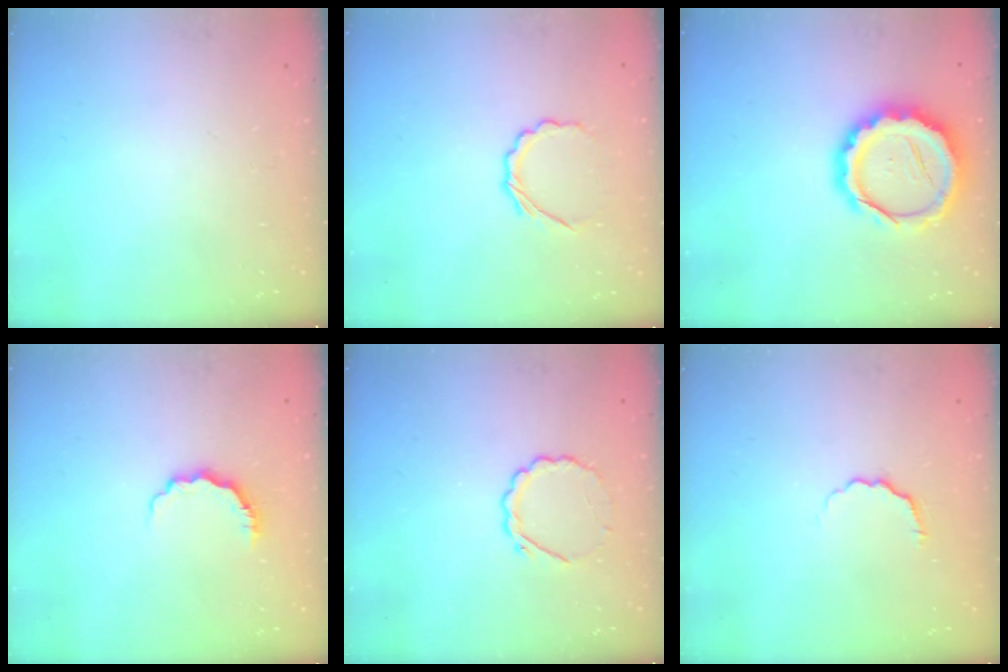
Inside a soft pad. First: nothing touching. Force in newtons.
{"total": 5.1, "press": 4.9, "slide": 1.4}
{"total": 16.2, "press": 15.8, "slide": 3.6}
{"total": 6.3, "press": 6.2, "slide": 1.0}
{"total": 5.2, "press": 5.0, "slide": 1.4}
{"total": 3.3, "press": 3.2, "slide": 1.0}